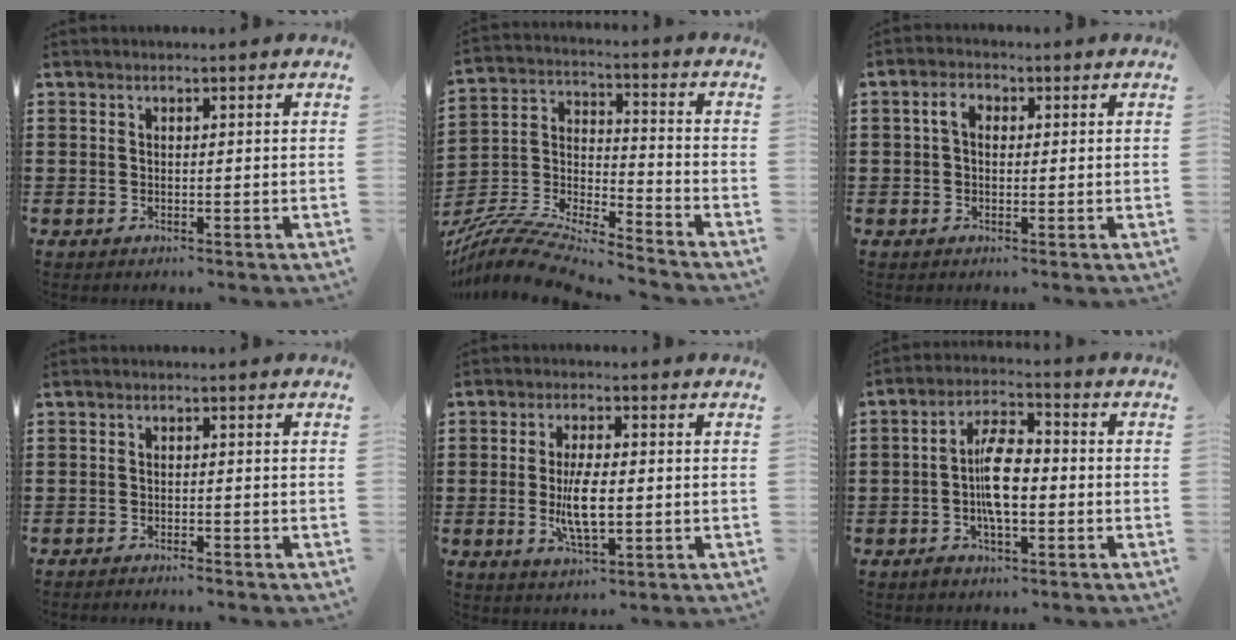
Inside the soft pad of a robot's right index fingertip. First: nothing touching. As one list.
[{"total": 9.4, "force": [-8.8, 0.9, 3.2], "torque": [-0.074, 0.003, -0.180]}, {"total": 2.8, "force": [0.3, 1.8, 2.0], "torque": [-0.043, 0.011, 0.002]}, {"total": 1.1, "force": [-1.1, -0.1, 0.1], "torque": [-0.004, 0.001, -0.023]}, {"total": 6.9, "force": [-0.8, 2.5, 6.4], "torque": [-0.138, -0.008, -0.022]}, {"total": 8.0, "force": [-1.4, 3.2, 7.1], "torque": [-0.143, 0.006, -0.029]}]